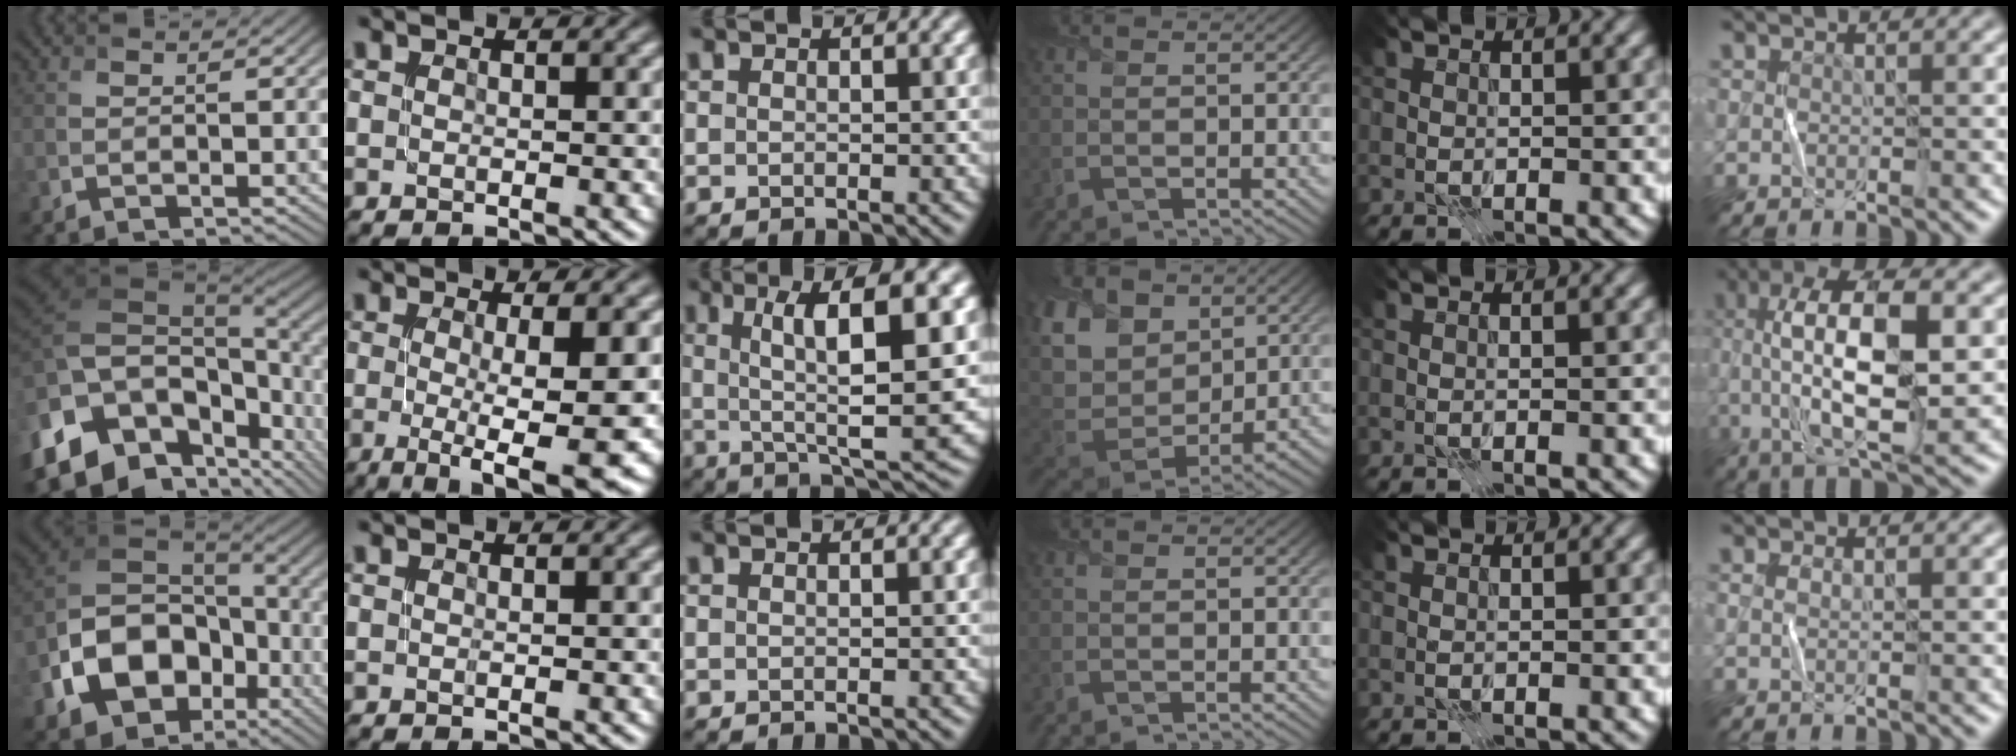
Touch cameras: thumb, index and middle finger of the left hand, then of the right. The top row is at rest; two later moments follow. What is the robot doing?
{"motion": "fold", "object": "shorts"}